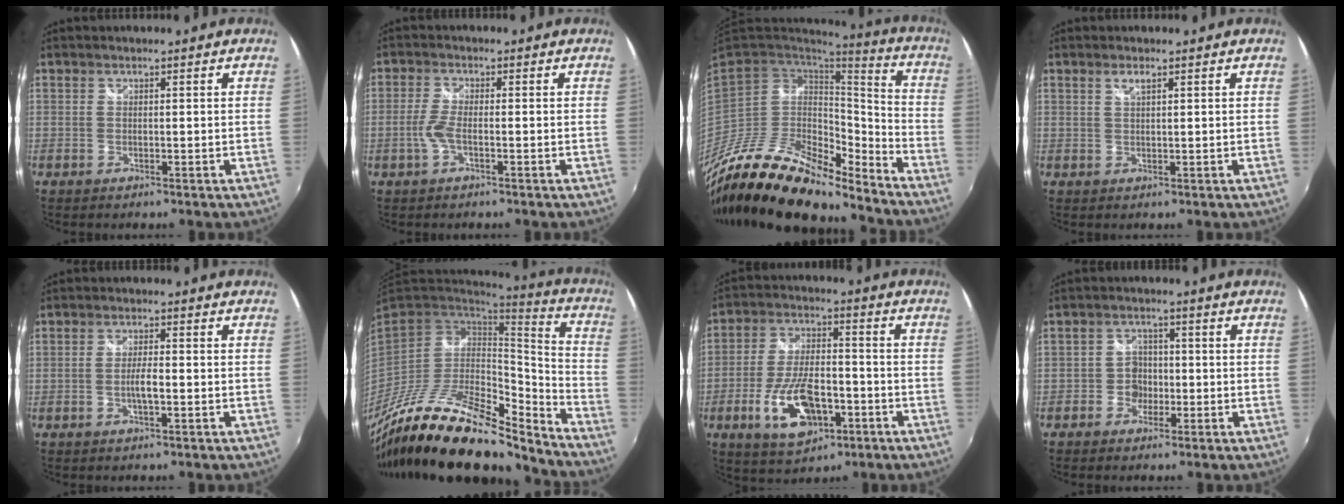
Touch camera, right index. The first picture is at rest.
{"total": 3.4, "force": [-1.2, 0.8, 3.1], "torque": [-0.074, 0.001, -0.026]}
{"total": 24.2, "force": [-19.9, 7.4, 11.5], "torque": [-0.218, -0.029, -0.355]}
{"total": 1.5, "force": [0.8, 0.3, 1.2], "torque": [-0.021, 0.001, 0.014]}
{"total": 2.9, "force": [-0.7, 0.5, 2.7], "torque": [-0.053, 0.001, -0.013]}
{"total": 28.0, "force": [-22.4, 8.5, 14.6], "torque": [-0.264, -0.025, -0.378]}
{"total": 13.5, "force": [-5.3, 6.6, 10.5], "torque": [-0.215, -0.002, -0.083]}
{"total": 3.7, "force": [-1.5, 3.3, 0.5], "torque": [-0.005, 0.014, -0.028]}